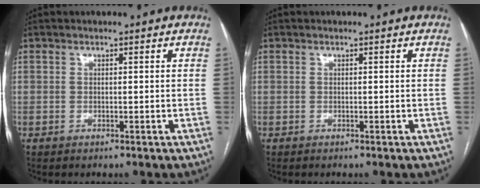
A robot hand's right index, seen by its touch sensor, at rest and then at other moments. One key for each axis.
{"total": 0.0}